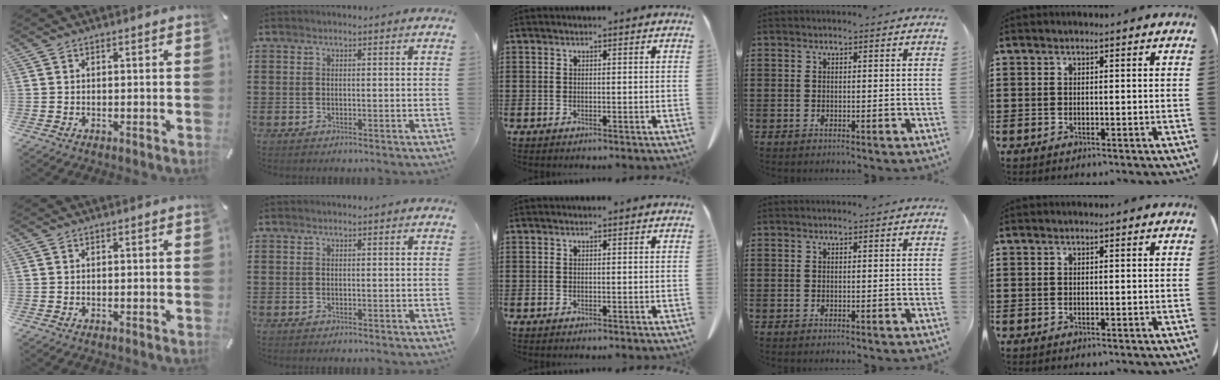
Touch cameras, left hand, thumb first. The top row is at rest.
{}